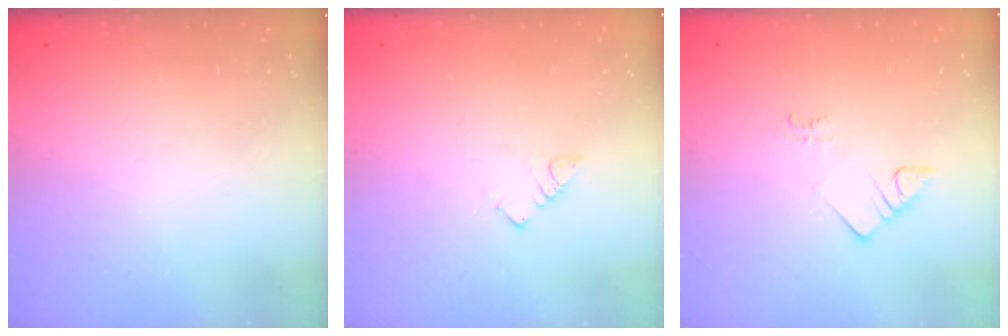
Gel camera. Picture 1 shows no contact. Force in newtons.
{"total": 3.4, "press": 3.4, "slide": 0.5}
{"total": 2.1, "press": 2.0, "slide": 0.5}